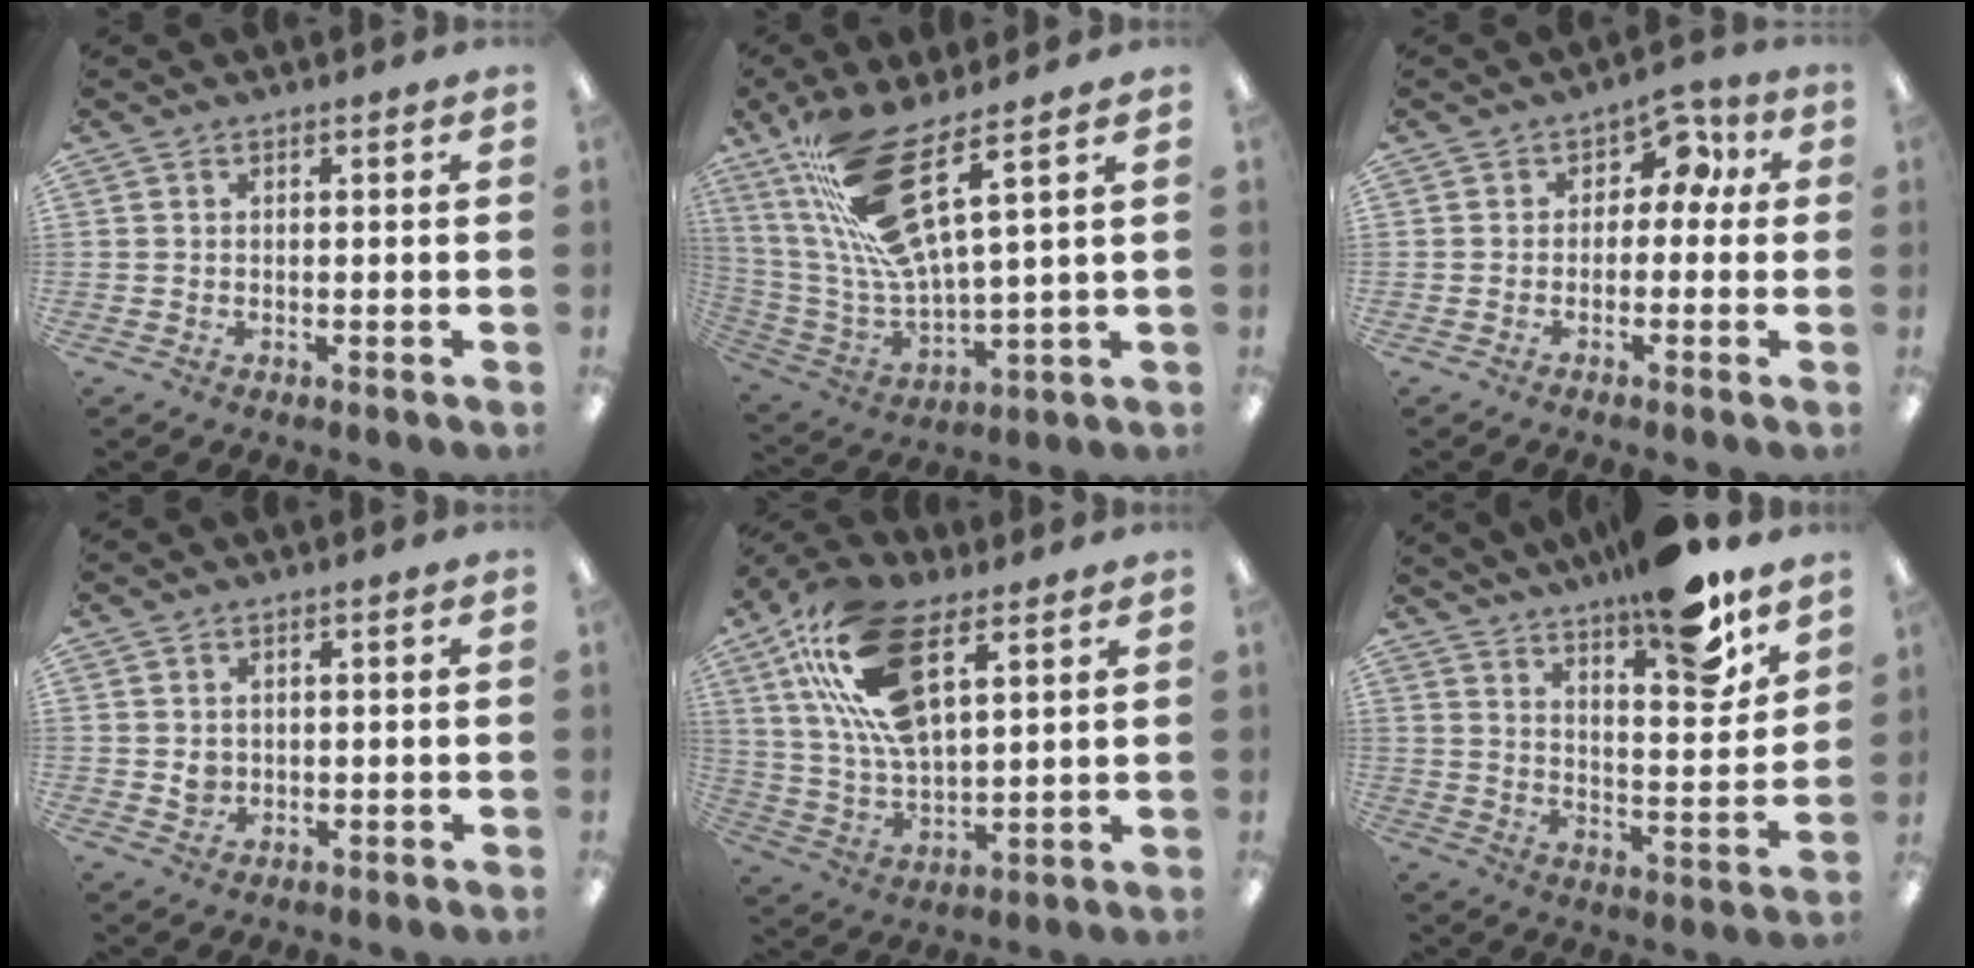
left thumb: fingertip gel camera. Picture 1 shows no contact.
{"total": 18.9, "force": [10.2, 4.9, 15.1], "torque": [-0.313, -0.037, 0.170]}
{"total": 5.7, "force": [1.3, 4.2, 3.6], "torque": [-0.044, -0.002, 0.017]}
{"total": 2.3, "force": [0.5, 2.0, 1.0], "torque": [-0.014, 0.001, 0.006]}
{"total": 20.1, "force": [10.5, 9.4, 14.4], "torque": [-0.300, -0.029, 0.186]}
{"total": 14.3, "force": [11.9, 2.6, 7.5], "torque": [-0.110, -0.087, 0.198]}